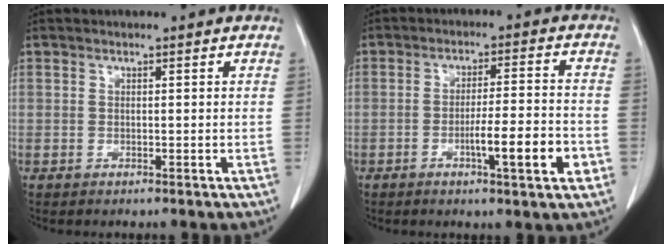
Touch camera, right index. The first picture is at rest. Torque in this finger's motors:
{"motor_torque": [0.52, -0.44, 0.25, 0.12]}